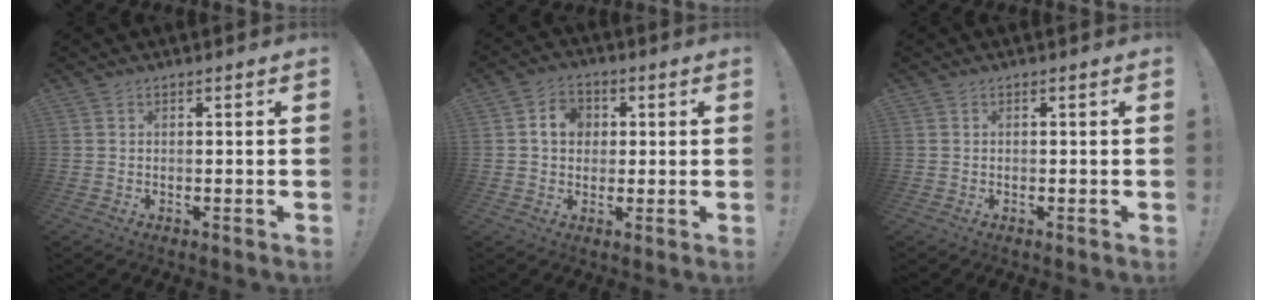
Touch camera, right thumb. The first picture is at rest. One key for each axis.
{"total": 7.2, "fx": 1.5, "fy": 5.9, "fz": 3.7, "tx": -0.053, "ty": 0.006, "tz": 0.028}
{"total": 0.0}